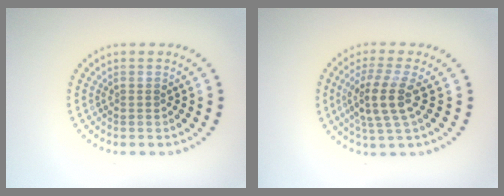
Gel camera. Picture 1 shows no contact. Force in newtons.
{"total": 3.9, "press": 3.3, "slide": 2.1}